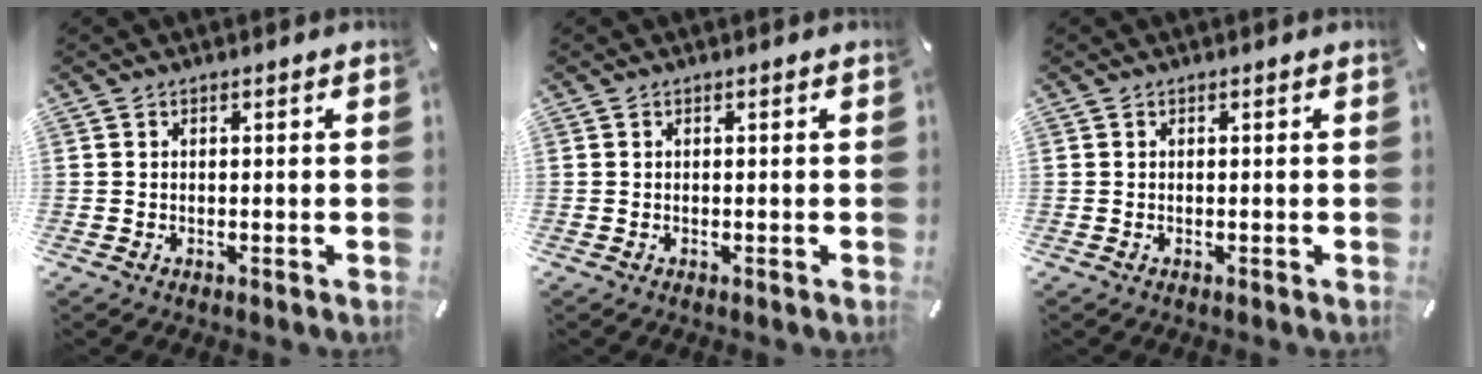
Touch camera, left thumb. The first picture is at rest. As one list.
[{"total": 0.0}, {"total": 0.0}]